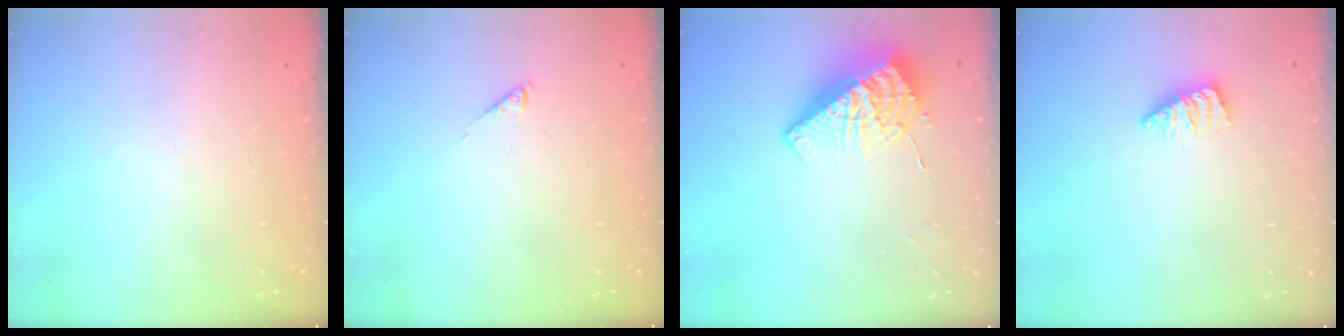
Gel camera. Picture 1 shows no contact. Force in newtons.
{"total": 0.0}
{"total": 11.1, "press": 11.1, "slide": 0.8}
{"total": 1.2, "press": 1.1, "slide": 0.4}